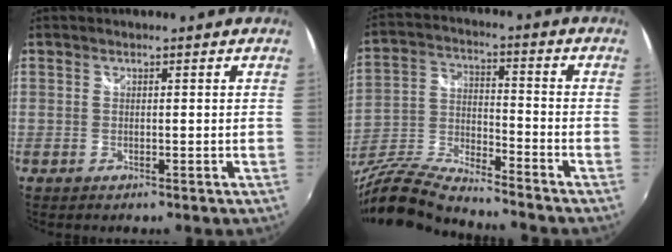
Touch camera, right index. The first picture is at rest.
{"total": 16.0, "force": [-13.6, 2.5, 8.0], "torque": [-0.183, -0.028, -0.264]}